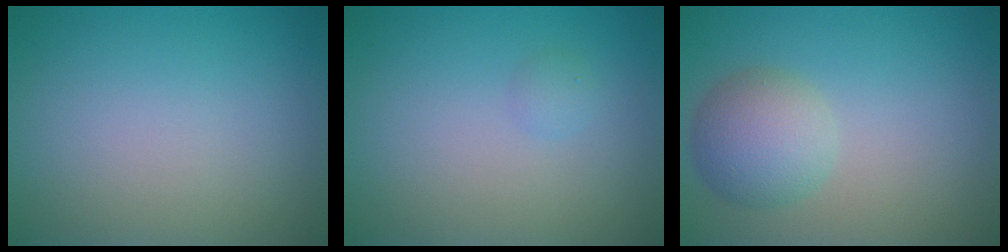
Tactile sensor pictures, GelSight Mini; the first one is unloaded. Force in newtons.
{"total": 0.7, "press": 0.7, "slide": 0.0}
{"total": 4.1, "press": 4.0, "slide": 0.1}